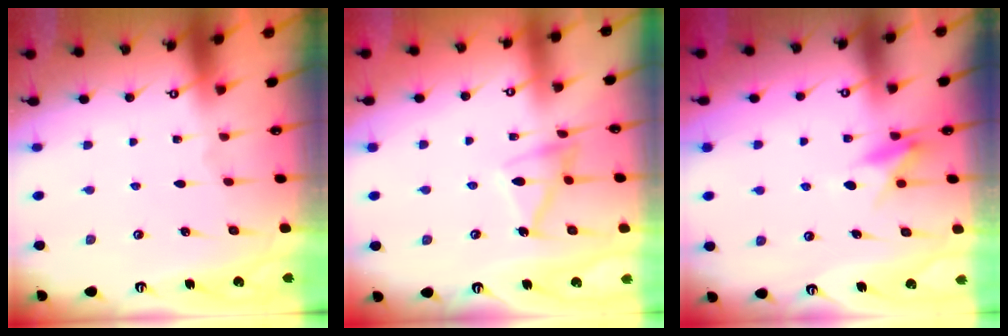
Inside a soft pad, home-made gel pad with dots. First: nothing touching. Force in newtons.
{"total": 11.9, "press": 11.9, "slide": 0.7}
{"total": 7.3, "press": 7.3, "slide": 0.9}